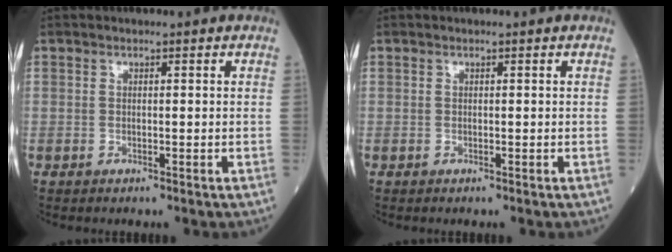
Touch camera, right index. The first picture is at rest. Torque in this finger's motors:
{"motor_torque": [0.03, 0.03, 0.00, -0.01]}